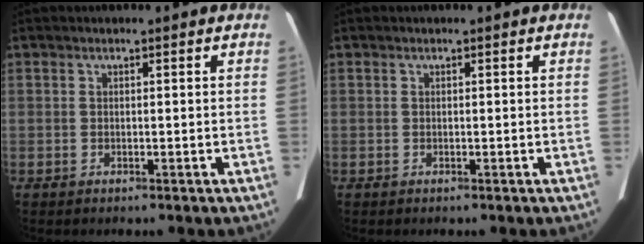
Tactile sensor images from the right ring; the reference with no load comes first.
{"total": 0.0}